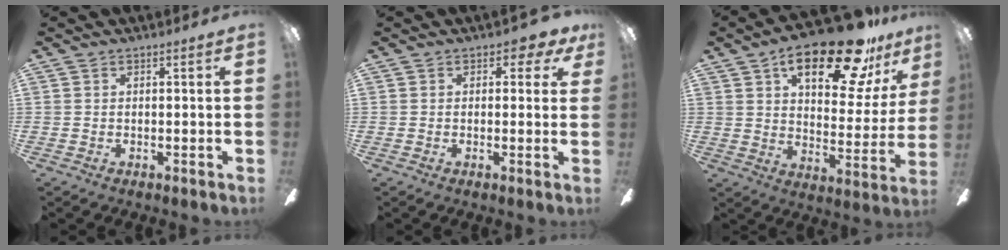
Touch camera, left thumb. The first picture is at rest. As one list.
[{"total": 2.9, "force": [1.3, 1.9, 1.8], "torque": [-0.013, 0.000, 0.018]}, {"total": 23.1, "force": [15.1, 8.7, 15.1], "torque": [-0.219, -0.082, 0.246]}]